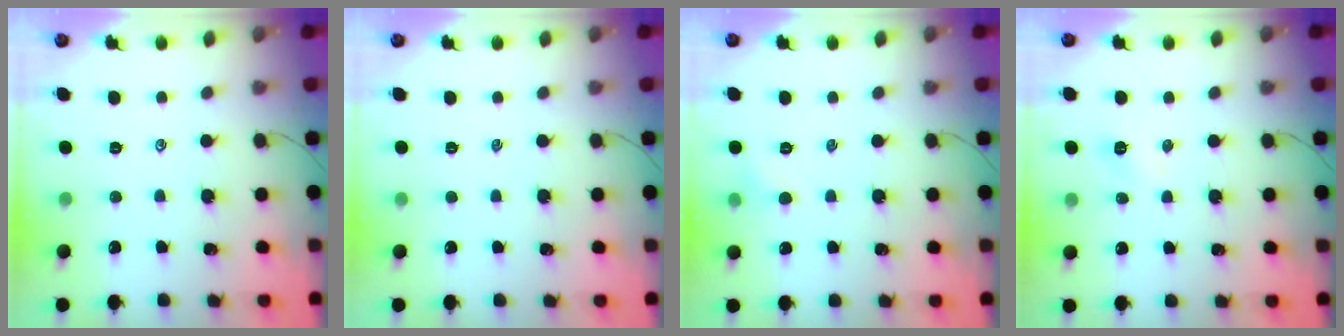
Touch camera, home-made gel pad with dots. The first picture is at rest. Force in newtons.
{"total": 0.0}
{"total": 3.3, "press": 3.1, "slide": 1.0}
{"total": 2.9, "press": 2.8, "slide": 0.8}